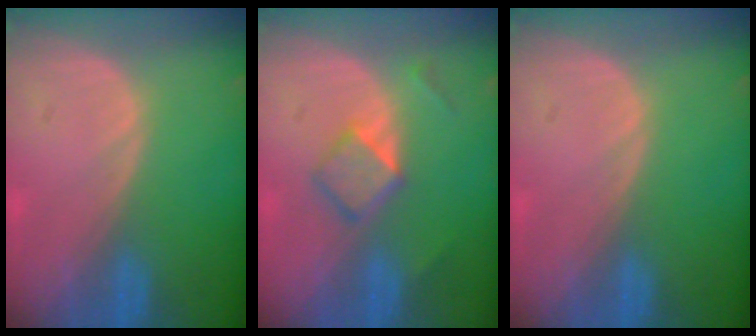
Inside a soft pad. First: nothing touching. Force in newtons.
{"total": 4.3, "press": 4.3, "slide": 0.4}
{"total": 0.0}